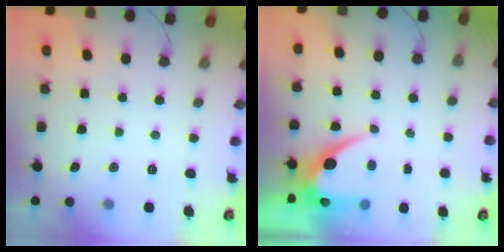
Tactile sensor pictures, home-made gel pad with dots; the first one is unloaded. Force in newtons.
{"total": 7.5, "press": 7.4, "slide": 0.4}